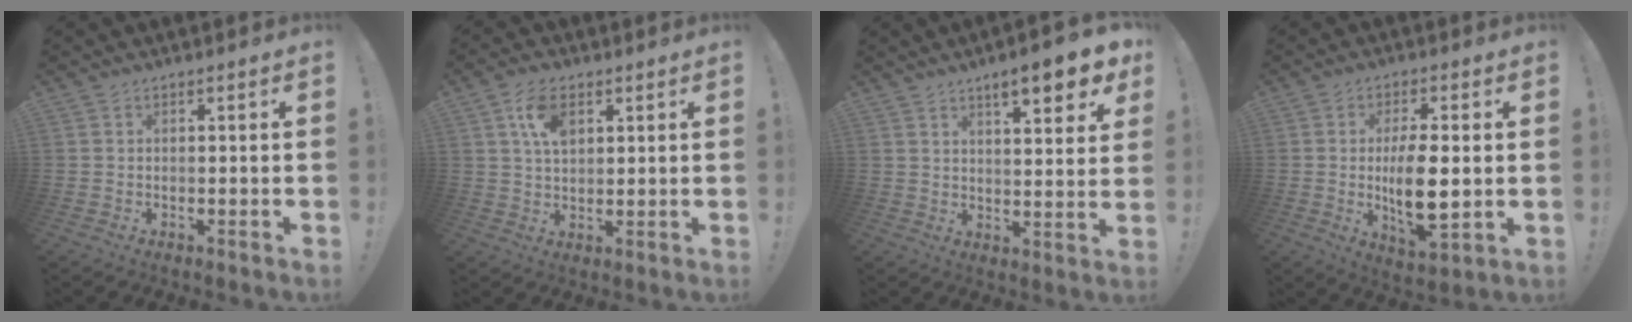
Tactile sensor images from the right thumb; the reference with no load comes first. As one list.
[{"total": 8.2, "force": [3.4, 4.8, 5.8], "torque": [-0.098, -0.001, 0.064]}, {"total": 10.3, "force": [6.2, 2.1, 7.9], "torque": [-0.110, -0.034, 0.098]}, {"total": 11.9, "force": [-0.1, 4.4, 11.1], "torque": [-0.197, -0.017, -0.006]}]